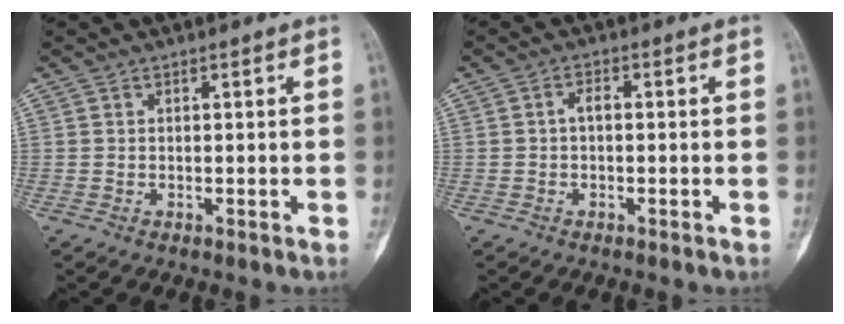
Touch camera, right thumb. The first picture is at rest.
{"total": 1.8, "force": [-0.2, 1.0, 1.5], "torque": [-0.021, 0.008, -0.007]}